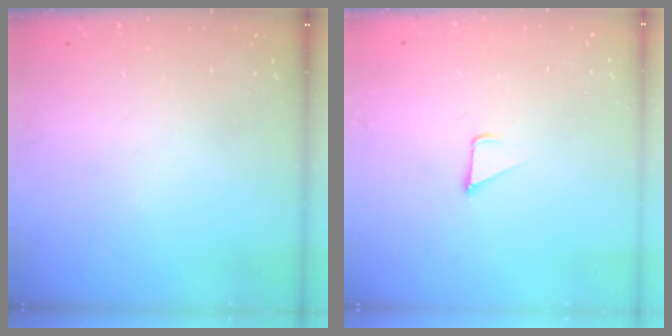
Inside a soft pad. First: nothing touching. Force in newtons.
{"total": 2.4, "press": 2.4, "slide": 0.2}